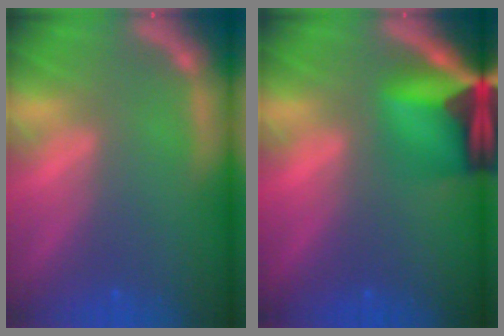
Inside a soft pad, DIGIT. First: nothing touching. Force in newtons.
{"total": 8.1}